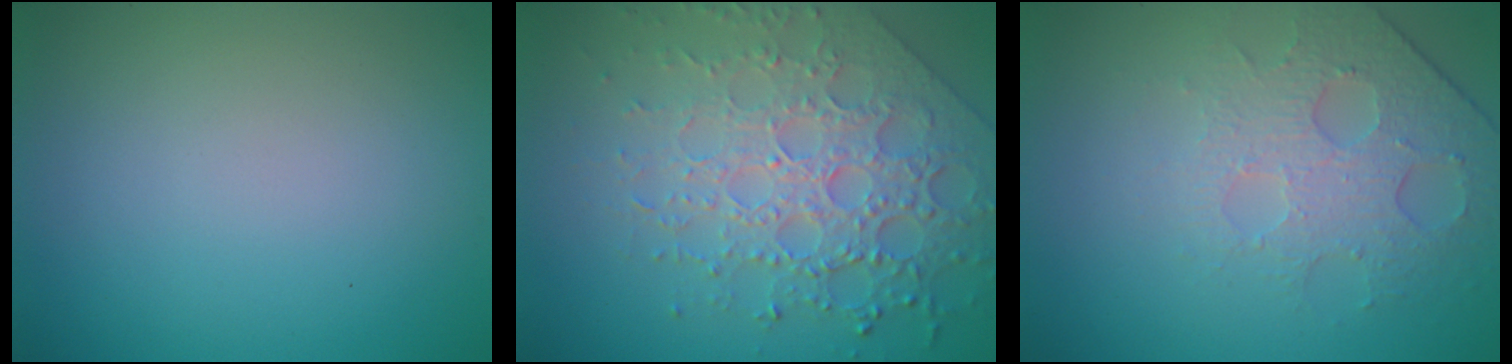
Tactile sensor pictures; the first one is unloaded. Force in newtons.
{"total": 7.7, "press": 5.4, "slide": 5.5}
{"total": 4.9, "press": 3.4, "slide": 3.6}